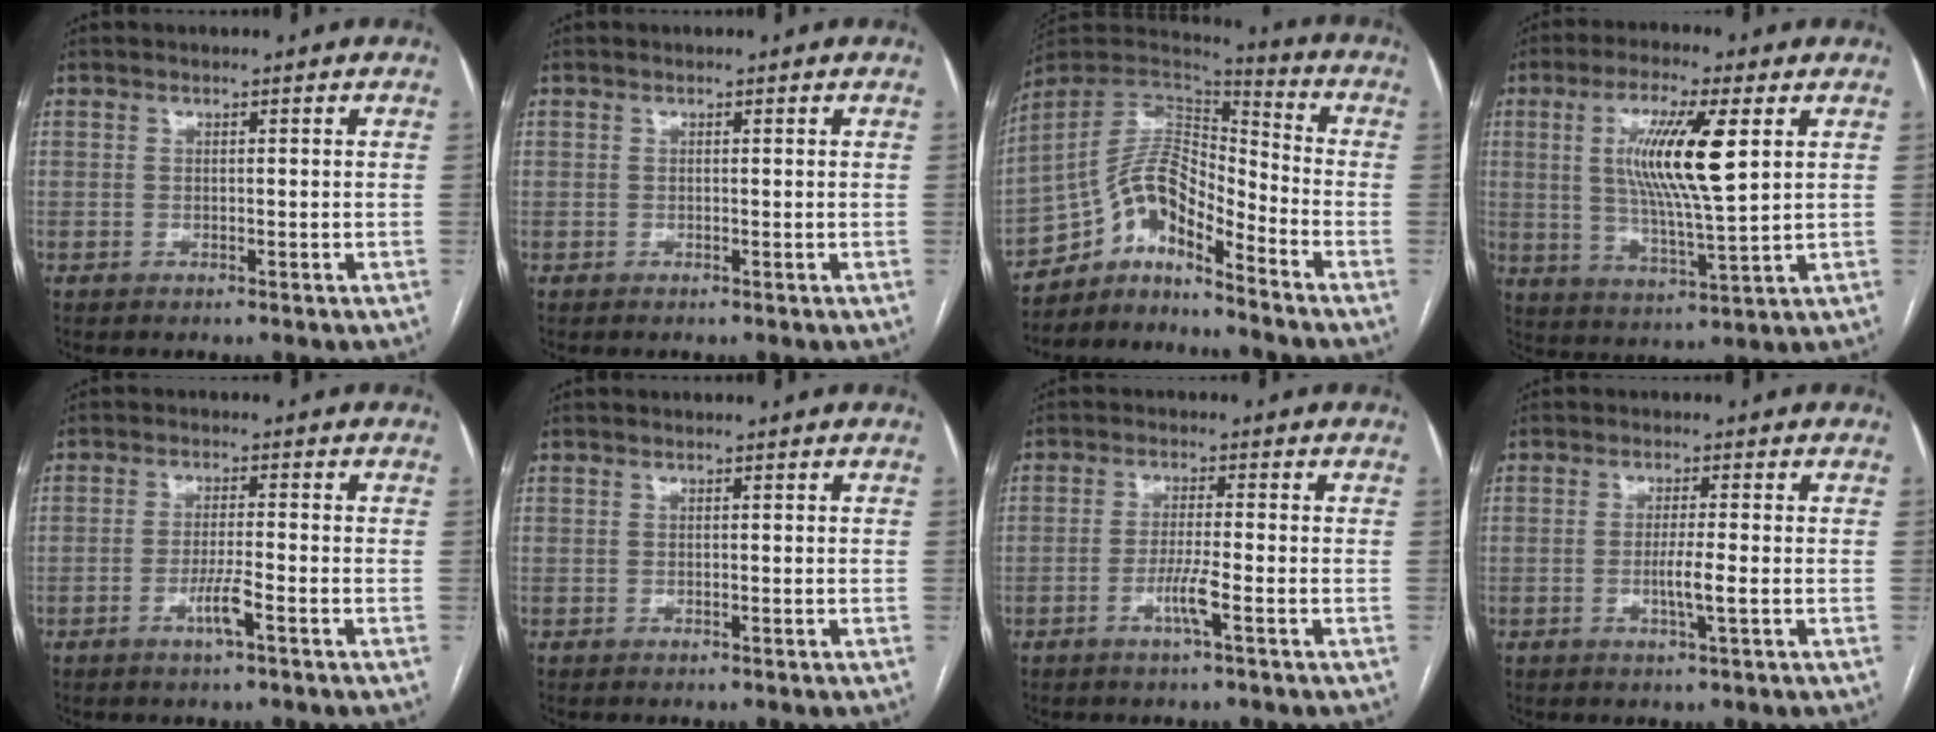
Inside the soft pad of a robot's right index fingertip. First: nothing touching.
{"total": 0.0}
{"total": 12.0, "force": [-9.4, 2.8, 6.9], "torque": [-0.120, 0.037, -0.169]}
{"total": 12.0, "force": [3.1, 1.0, 11.6], "torque": [-0.220, -0.003, 0.055]}
{"total": 3.8, "force": [-1.8, -0.1, 3.3], "torque": [-0.064, -0.005, -0.035]}
{"total": 0.0}
{"total": 3.8, "force": [-1.7, -0.4, 3.4], "torque": [-0.067, -0.006, -0.035]}
{"total": 3.3, "force": [-0.7, -0.3, 3.2], "torque": [-0.062, -0.006, -0.013]}